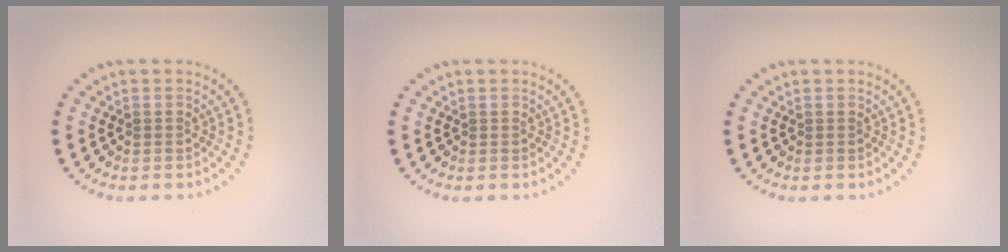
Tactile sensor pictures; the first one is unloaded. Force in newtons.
{"total": 0.0}
{"total": 0.0}